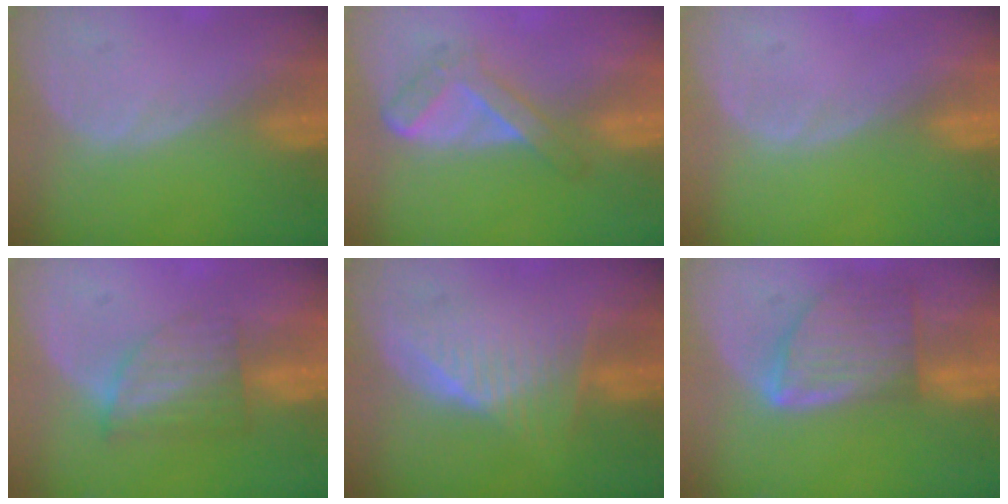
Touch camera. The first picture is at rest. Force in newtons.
{"total": 5.5, "press": 4.7, "slide": 2.9}
{"total": 0.0}
{"total": 6.3, "press": 5.6, "slide": 2.9}
{"total": 6.7, "press": 6.2, "slide": 2.5}
{"total": 8.0, "press": 7.1, "slide": 3.6}